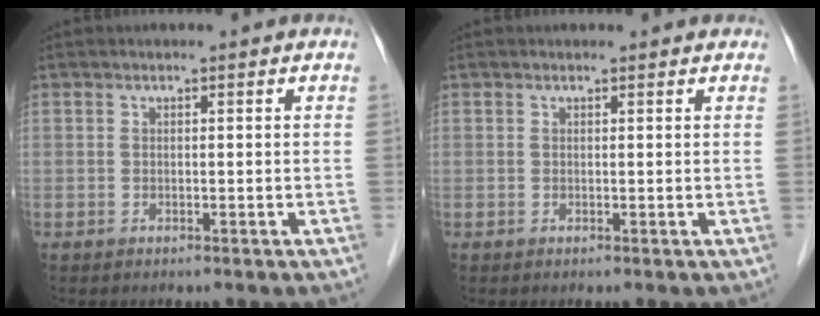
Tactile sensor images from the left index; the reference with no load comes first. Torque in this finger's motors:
{"motor_torque": [0.22, -0.16, -0.01, -0.01]}